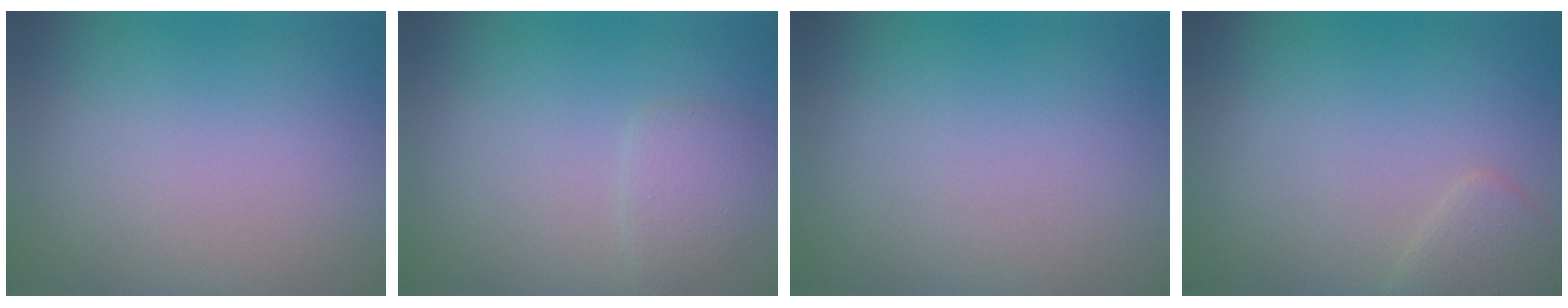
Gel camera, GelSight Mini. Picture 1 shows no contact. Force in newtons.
{"total": 1.7, "press": 1.7, "slide": 0.1}
{"total": 0.0}
{"total": 1.6, "press": 1.6, "slide": 0.0}